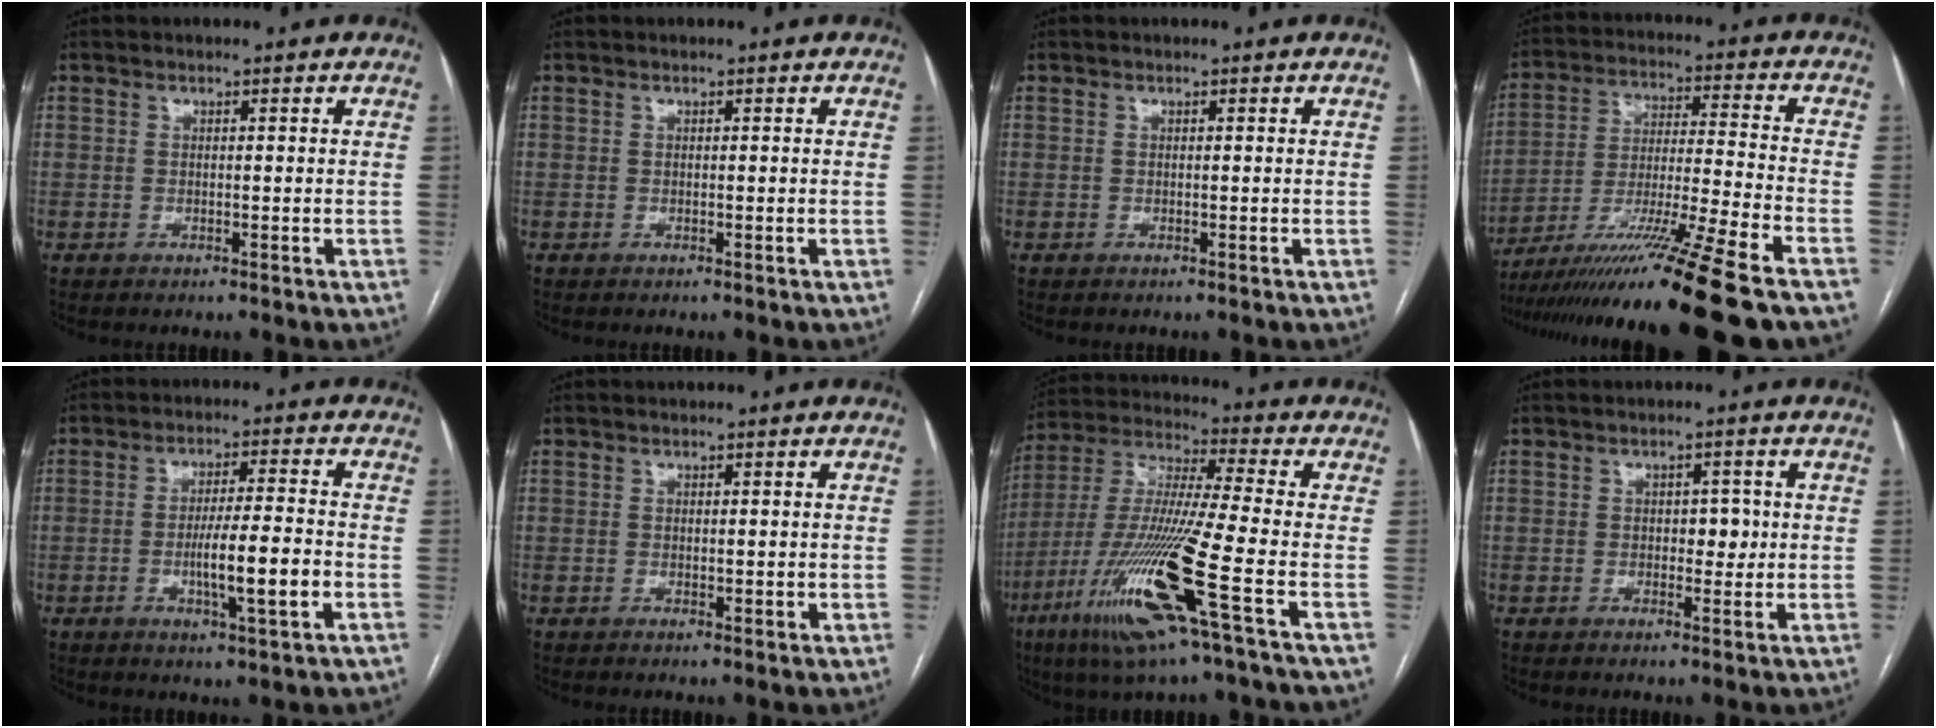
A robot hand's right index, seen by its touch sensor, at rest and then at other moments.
{"total": 0.0}
{"total": 0.0}
{"total": 19.8, "force": [-15.1, -2.4, 12.5], "torque": [-0.211, -0.036, -0.259]}
{"total": 8.4, "force": [-2.2, 0.5, 8.1], "torque": [-0.133, -0.002, -0.038]}
{"total": 1.3, "force": [0.1, 0.9, 1.0], "torque": [-0.010, 0.002, 0.002]}
{"total": 18.3, "force": [-7.7, -0.5, 16.6], "torque": [-0.361, -0.033, -0.153]}
{"total": 3.1, "force": [0.2, 1.9, 2.4], "torque": [-0.027, 0.009, 0.006]}